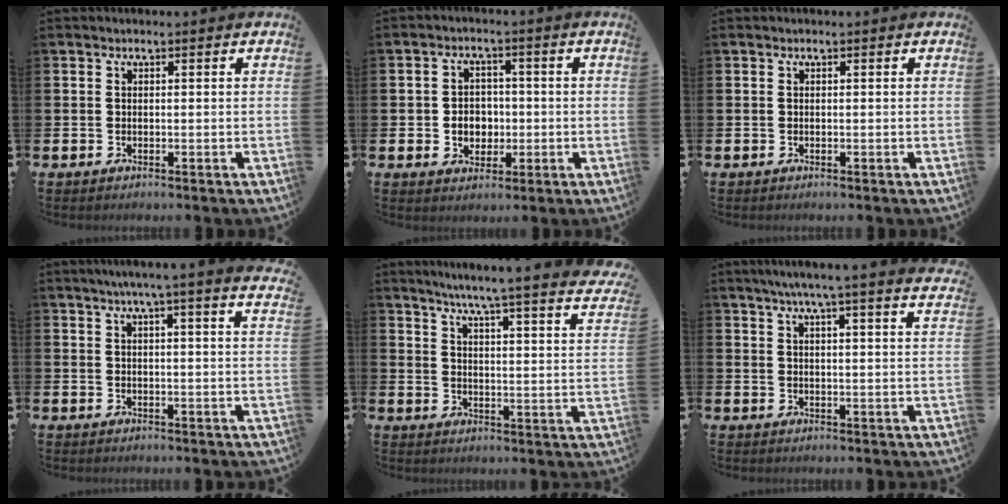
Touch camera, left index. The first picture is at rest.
{"total": 3.7, "force": [-0.3, 3.4, 1.6], "torque": [-0.025, 0.005, -0.015]}
{"total": 0.0}
{"total": 4.1, "force": [3.6, -0.9, 1.8], "torque": [-0.039, -0.013, 0.062]}
{"total": 5.5, "force": [4.8, -0.5, 2.6], "torque": [-0.067, -0.051, 0.072]}
{"total": 5.3, "force": [4.8, -0.9, 2.1], "torque": [-0.053, -0.022, 0.081]}